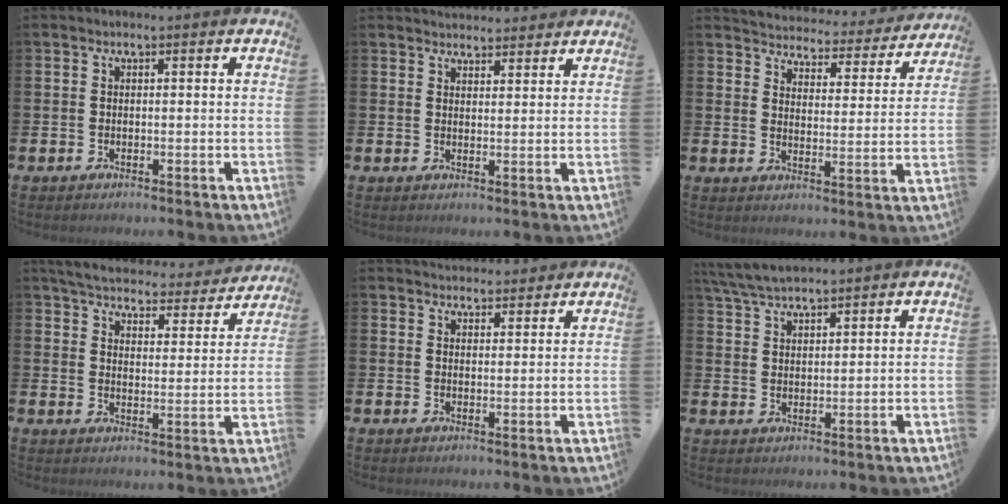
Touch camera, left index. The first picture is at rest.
{"total": 3.5, "force": [3.3, 0.9, -0.2], "torque": [0.012, -0.020, 0.059]}
{"total": 4.0, "force": [3.9, 0.9, 0.1], "torque": [-0.018, -0.042, 0.060]}
{"total": 5.4, "force": [5.2, 0.9, 1.3], "torque": [-0.047, -0.036, 0.085]}
{"total": 3.7, "force": [3.5, 1.0, -0.1], "torque": [0.009, -0.020, 0.063]}
{"total": 5.1, "force": [4.9, 0.8, 1.4], "torque": [-0.042, -0.016, 0.091]}